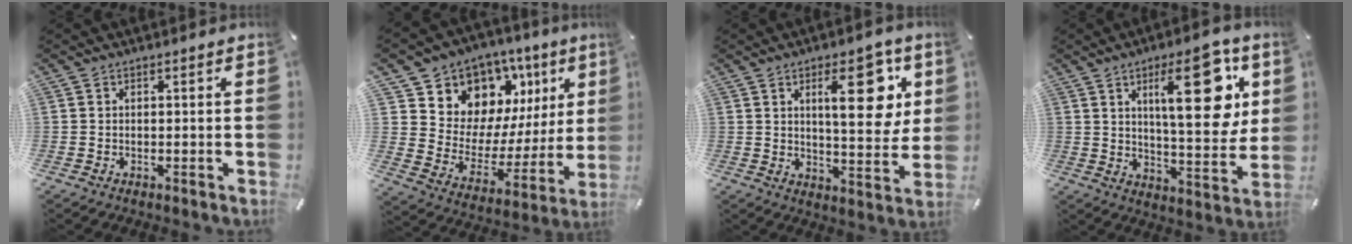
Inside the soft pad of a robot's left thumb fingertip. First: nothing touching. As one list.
[{"total": 10.3, "force": [6.9, 7.5, 1.2], "torque": [-0.017, -0.092, 0.125]}, {"total": 16.7, "force": [6.1, 7.1, 13.8], "torque": [-0.181, -0.017, 0.090]}, {"total": 20.9, "force": [7.9, 7.9, 17.7], "torque": [-0.231, -0.031, 0.112]}]